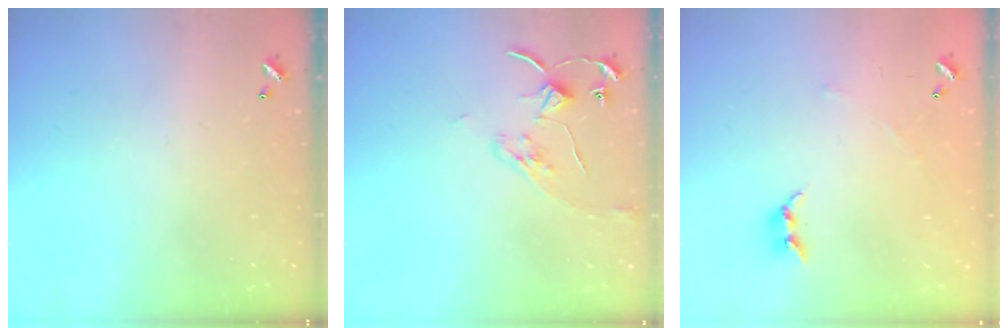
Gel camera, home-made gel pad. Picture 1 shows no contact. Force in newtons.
{"total": 7.8, "press": 7.8, "slide": 0.3}
{"total": 3.6, "press": 3.6, "slide": 0.6}